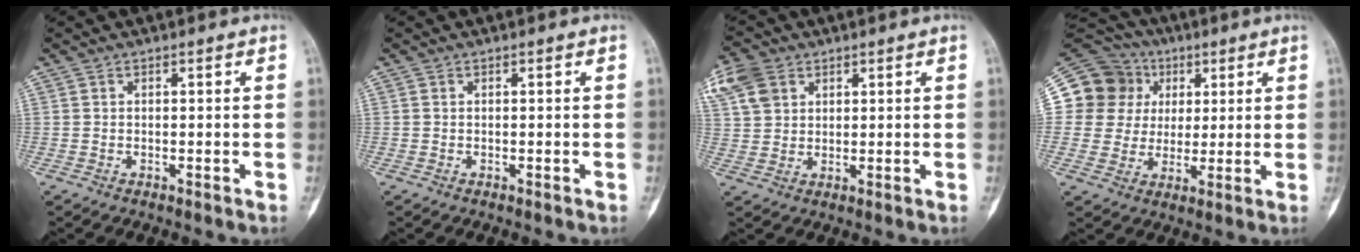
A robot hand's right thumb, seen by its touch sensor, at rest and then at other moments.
{"total": 0.6, "force": [0.1, 0.2, -0.5], "torque": [0.005, -0.003, 0.001]}
{"total": 7.8, "force": [3.8, 5.9, 3.4], "torque": [-0.065, 0.002, 0.076]}
{"total": 15.8, "force": [4.1, 14.8, 3.5], "torque": [-0.043, 0.038, 0.081]}